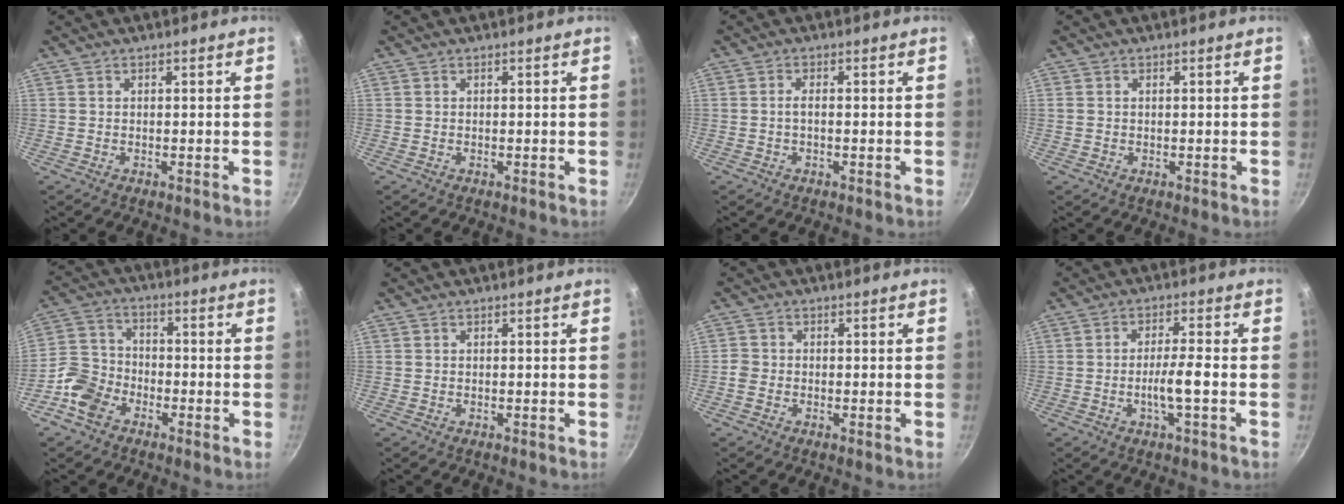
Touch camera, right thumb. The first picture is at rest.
{"total": 0.0}
{"total": 1.5, "force": [-0.3, 0.5, 1.4], "torque": [-0.035, 0.006, -0.009]}
{"total": 0.5, "force": [0.1, 0.4, 0.3], "torque": [-0.005, 0.002, 0.001]}
{"total": 8.6, "force": [-4.7, 6.0, 3.9], "torque": [-0.058, 0.036, -0.105]}
{"total": 0.0}
{"total": 2.1, "force": [-1.0, 1.6, 0.9], "torque": [-0.017, 0.008, -0.023]}
{"total": 5.2, "force": [-1.6, 0.3, 4.9], "torque": [-0.095, 0.015, -0.029]}